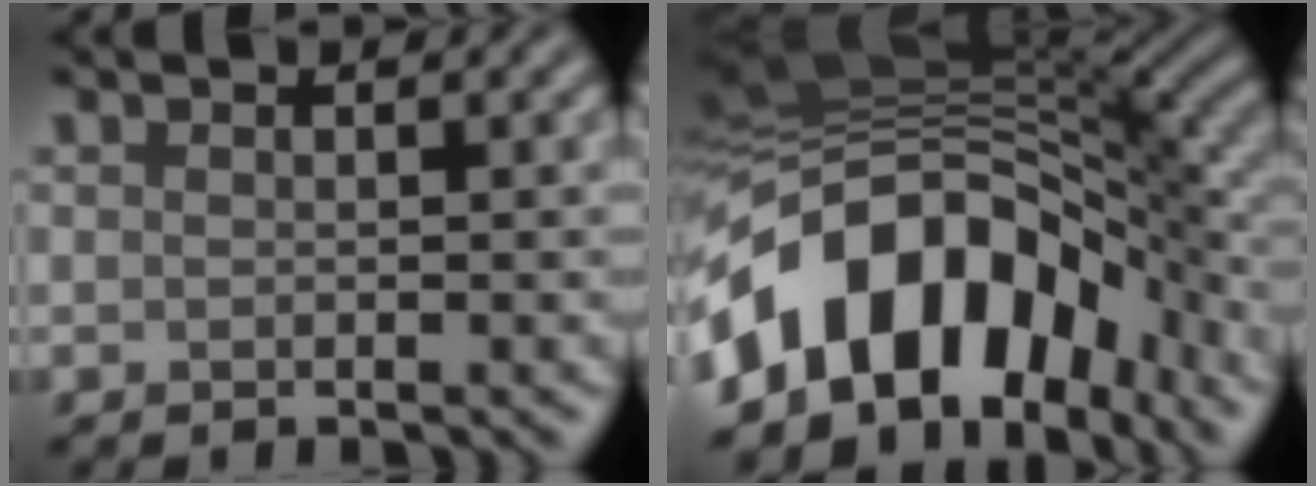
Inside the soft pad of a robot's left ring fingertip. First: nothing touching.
{"total": 13.1, "force": [-5.9, 7.8, 8.6], "torque": [-0.134, 0.024, -0.119]}